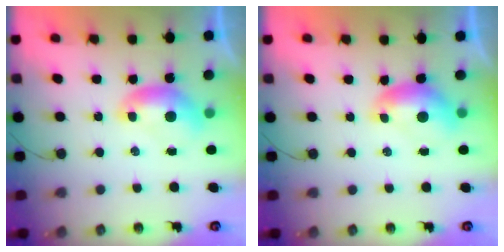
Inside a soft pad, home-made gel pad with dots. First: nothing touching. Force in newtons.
{"total": 0.6, "press": 0.1, "slide": 0.6}